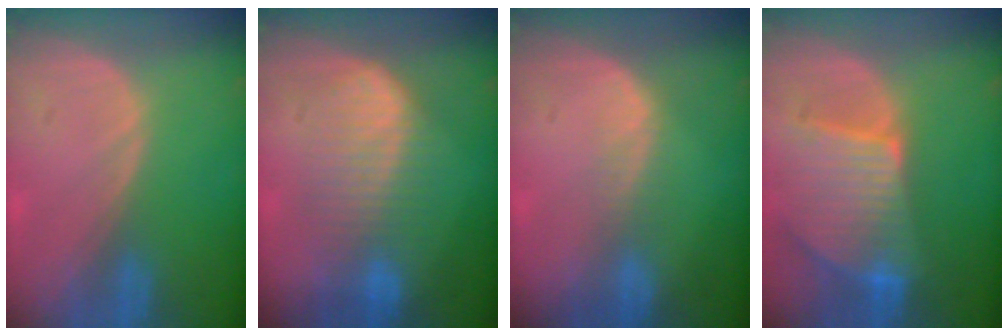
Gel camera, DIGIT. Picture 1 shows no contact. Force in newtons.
{"total": 7.3, "press": 7.3, "slide": 0.1}
{"total": 2.3, "press": 1.6, "slide": 1.6}
{"total": 9.6, "press": 8.5, "slide": 4.6}